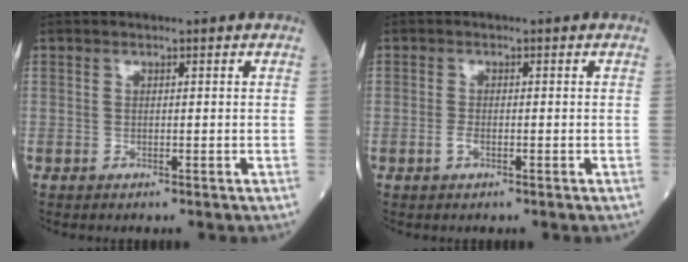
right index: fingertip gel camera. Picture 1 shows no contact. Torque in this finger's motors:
{"motor_torque": [0.31, -0.11, 0.18, 0.04]}